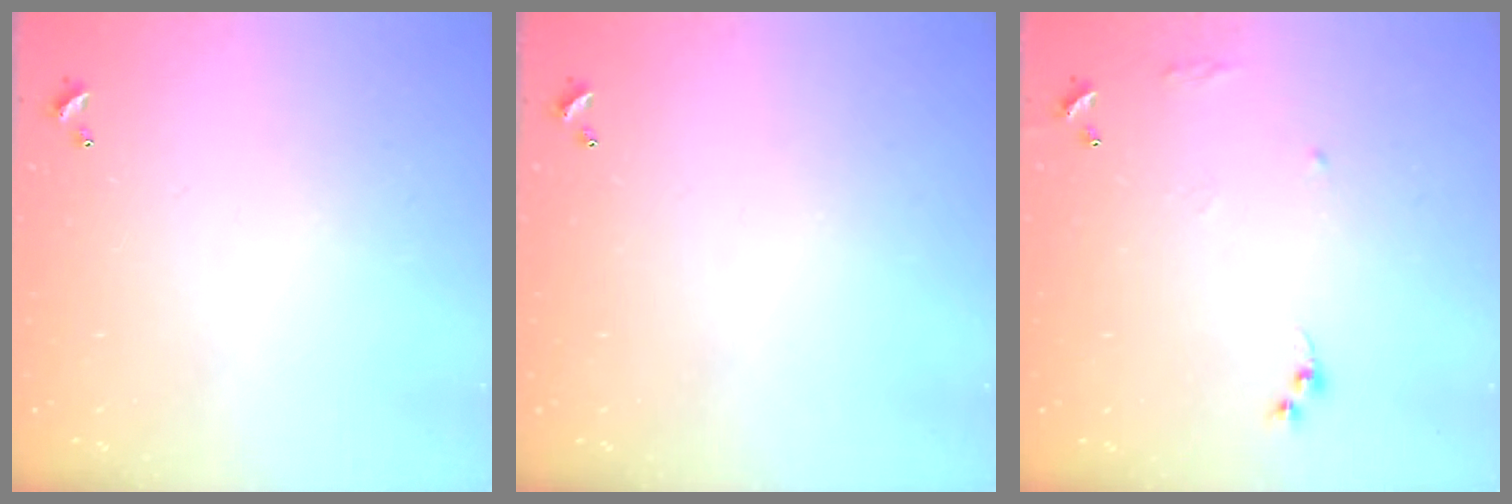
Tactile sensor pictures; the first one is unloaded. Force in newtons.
{"total": 0.0}
{"total": 7.5, "press": 7.4, "slide": 0.8}